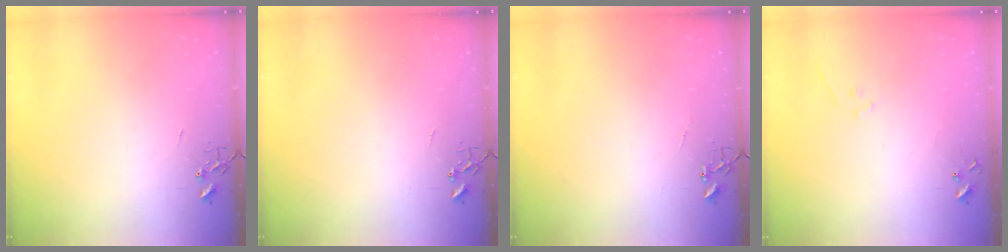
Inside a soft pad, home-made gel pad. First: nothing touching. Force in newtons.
{"total": 0.0}
{"total": 4.3, "press": 4.3, "slide": 0.3}
{"total": 7.4, "press": 7.3, "slide": 0.6}